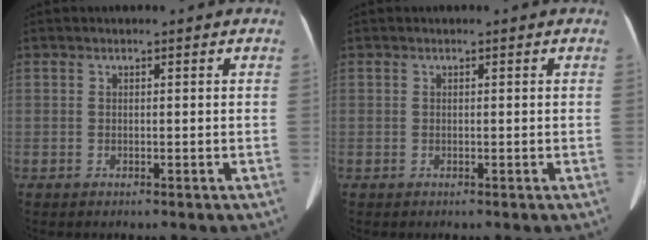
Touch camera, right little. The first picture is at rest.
{"total": 0.0}